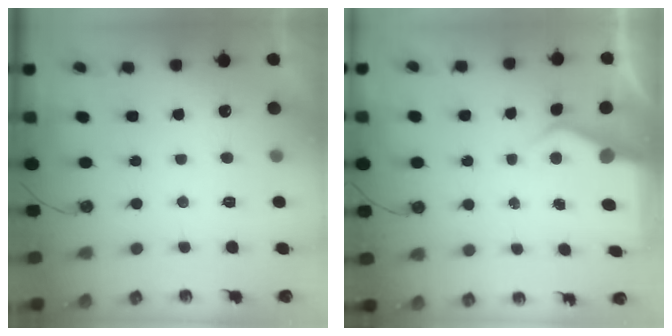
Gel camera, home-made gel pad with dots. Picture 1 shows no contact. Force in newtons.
{"total": 4.3, "press": 4.2, "slide": 0.6}